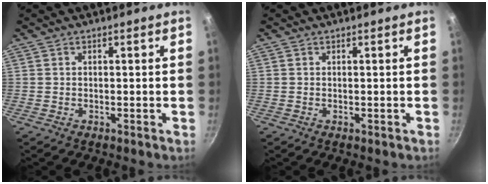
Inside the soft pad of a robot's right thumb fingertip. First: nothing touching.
{"total": 0.0}